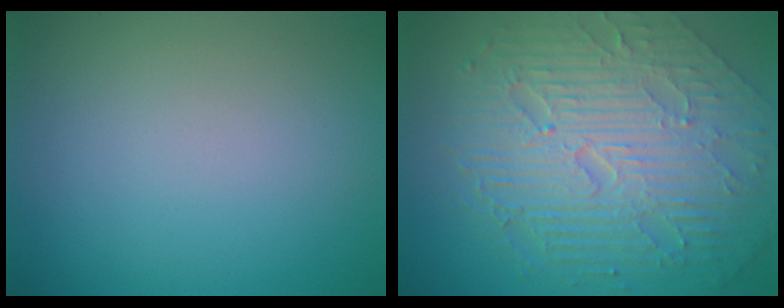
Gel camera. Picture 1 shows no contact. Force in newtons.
{"total": 10.3, "press": 6.8, "slide": 7.7}